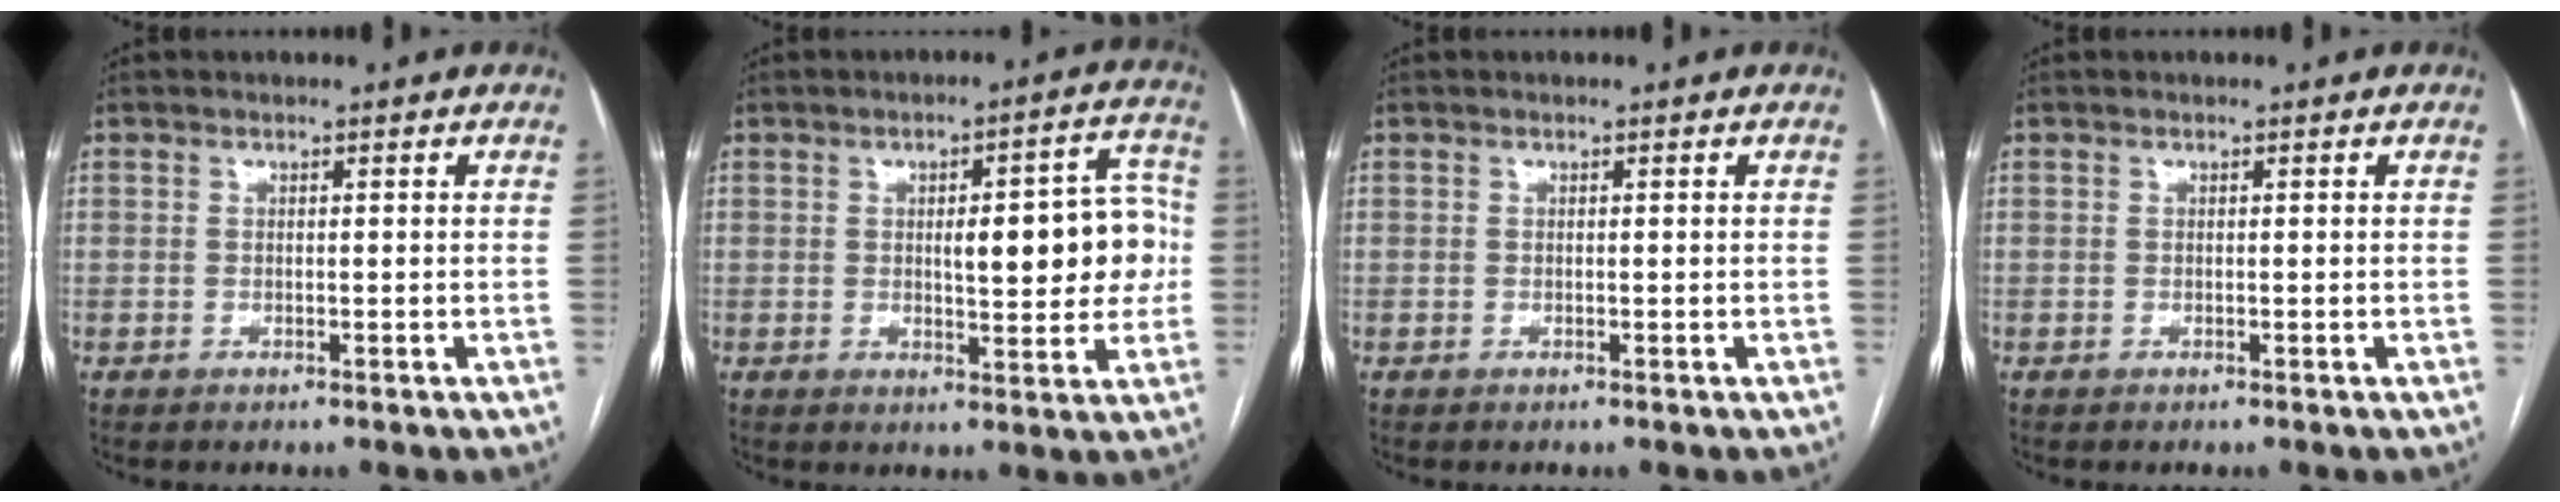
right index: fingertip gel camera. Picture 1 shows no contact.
{"total": 11.3, "force": [0.5, 3.6, 10.8], "torque": [-0.130, 0.025, 0.012]}
{"total": 0.0}
{"total": 0.0}